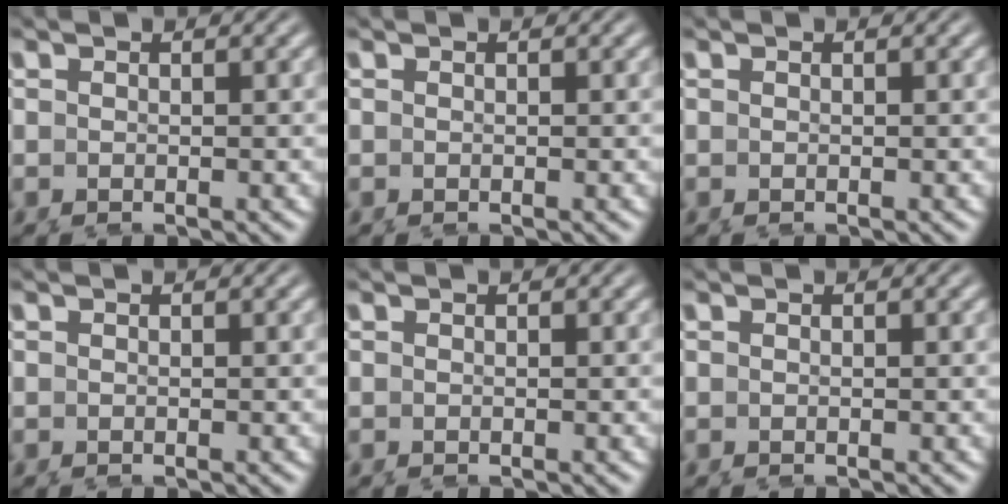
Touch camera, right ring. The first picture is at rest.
{"total": 0.0}
{"total": 0.0}
{"total": 0.0}
{"total": 0.0}
{"total": 0.0}